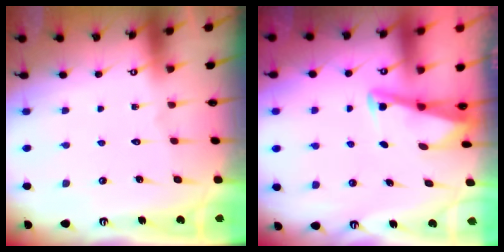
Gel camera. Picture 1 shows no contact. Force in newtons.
{"total": 2.9, "press": 2.9, "slide": 0.4}